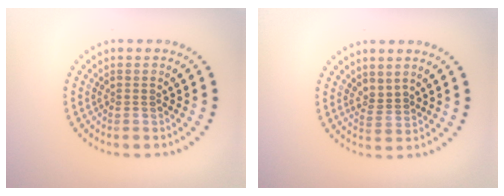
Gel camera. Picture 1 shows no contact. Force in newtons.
{"total": 1.1, "press": 0.7, "slide": 0.8}